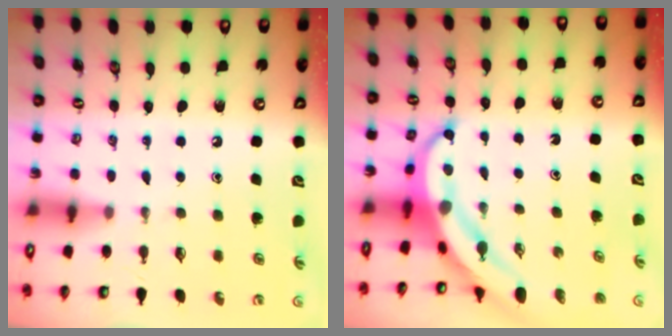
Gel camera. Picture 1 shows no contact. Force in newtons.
{"total": 7.7, "press": 7.6, "slide": 1.4}